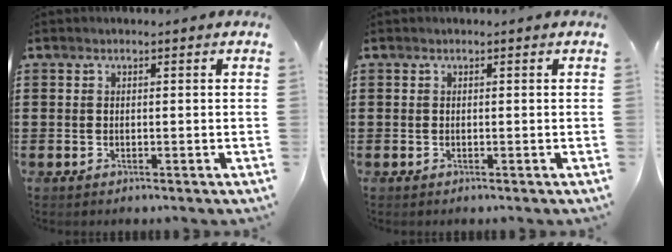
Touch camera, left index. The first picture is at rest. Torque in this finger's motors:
{"motor_torque": [-0.02, -0.02, 0.00, 0.00]}